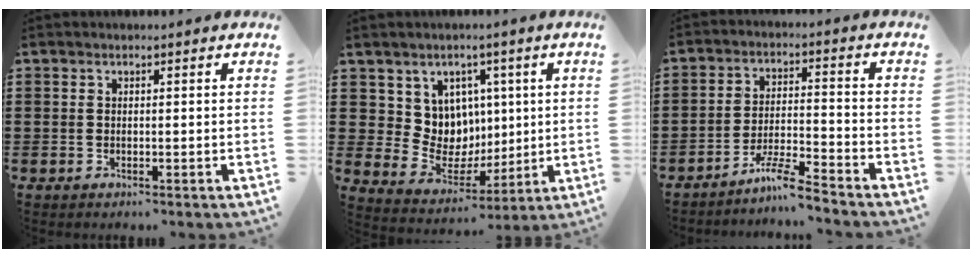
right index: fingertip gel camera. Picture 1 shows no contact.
{"total": 8.2, "force": [2.6, 7.6, 1.5], "torque": [-0.060, -0.023, 0.058]}
{"total": 5.9, "force": [-5.3, -0.1, 2.7], "torque": [-0.060, -0.007, -0.103]}